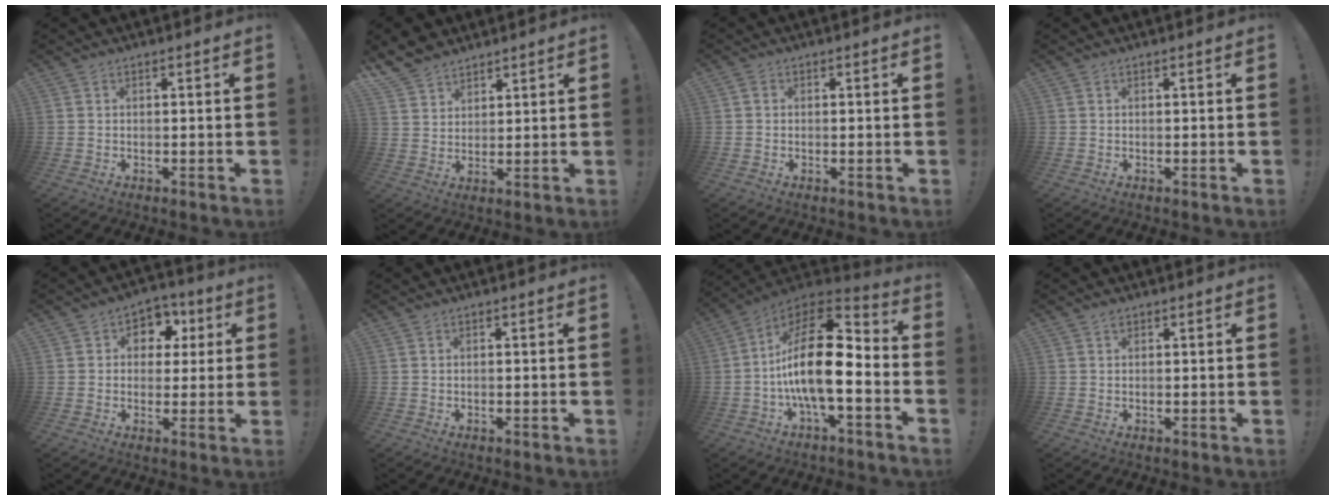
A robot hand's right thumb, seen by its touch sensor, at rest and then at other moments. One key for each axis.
{"total": 7.3, "fx": 6.0, "fy": 3.9, "fz": 1.3, "tx": -0.029, "ty": -0.041, "tz": 0.119}
{"total": 1.0, "fx": 0.1, "fy": 1.0, "fz": 0.3, "tx": 0.000, "ty": 0.003, "tz": 0.001}
{"total": 0.0}
{"total": 7.5, "fx": 1.4, "fy": 6.8, "fz": 2.8, "tx": -0.028, "ty": 0.001, "tz": 0.028}
{"total": 0.7, "fx": -0.5, "fy": -0.1, "fz": 0.5, "tx": -0.017, "ty": 0.002, "tz": -0.008}
{"total": 20.6, "fx": -1.3, "fy": 8.6, "fz": 18.7, "tx": -0.335, "ty": 0.014, "tz": -0.019}
{"total": 1.0, "fx": 0.7, "fy": 0.6, "fz": 0.2, "tx": 0.002, "ty": 0.002, "tz": 0.012}